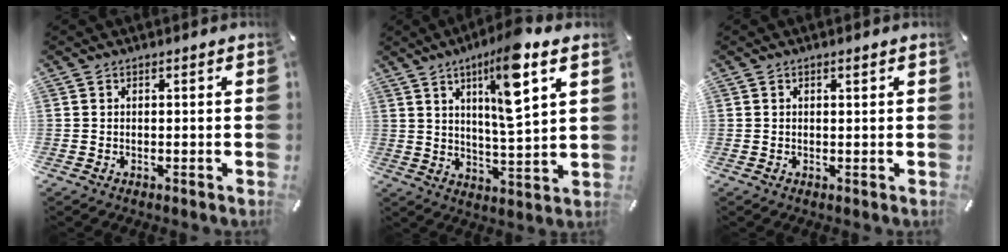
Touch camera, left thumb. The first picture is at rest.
{"total": 12.9, "force": [6.2, 2.5, 11.0], "torque": [-0.172, -0.021, 0.095]}
{"total": 0.8, "force": [0.3, 0.4, 0.6], "torque": [-0.012, 0.003, 0.005]}